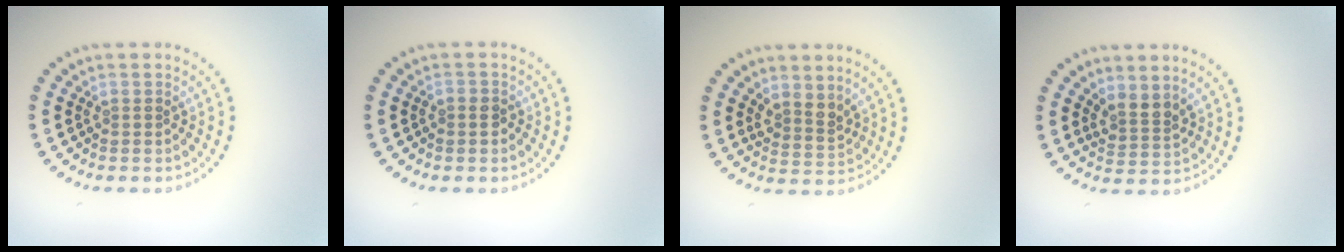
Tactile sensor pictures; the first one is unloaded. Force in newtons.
{"total": 0.8, "press": 0.7, "slide": 0.4}
{"total": 2.1, "press": 1.6, "slide": 1.2}
{"total": 2.2, "press": 1.6, "slide": 1.4}